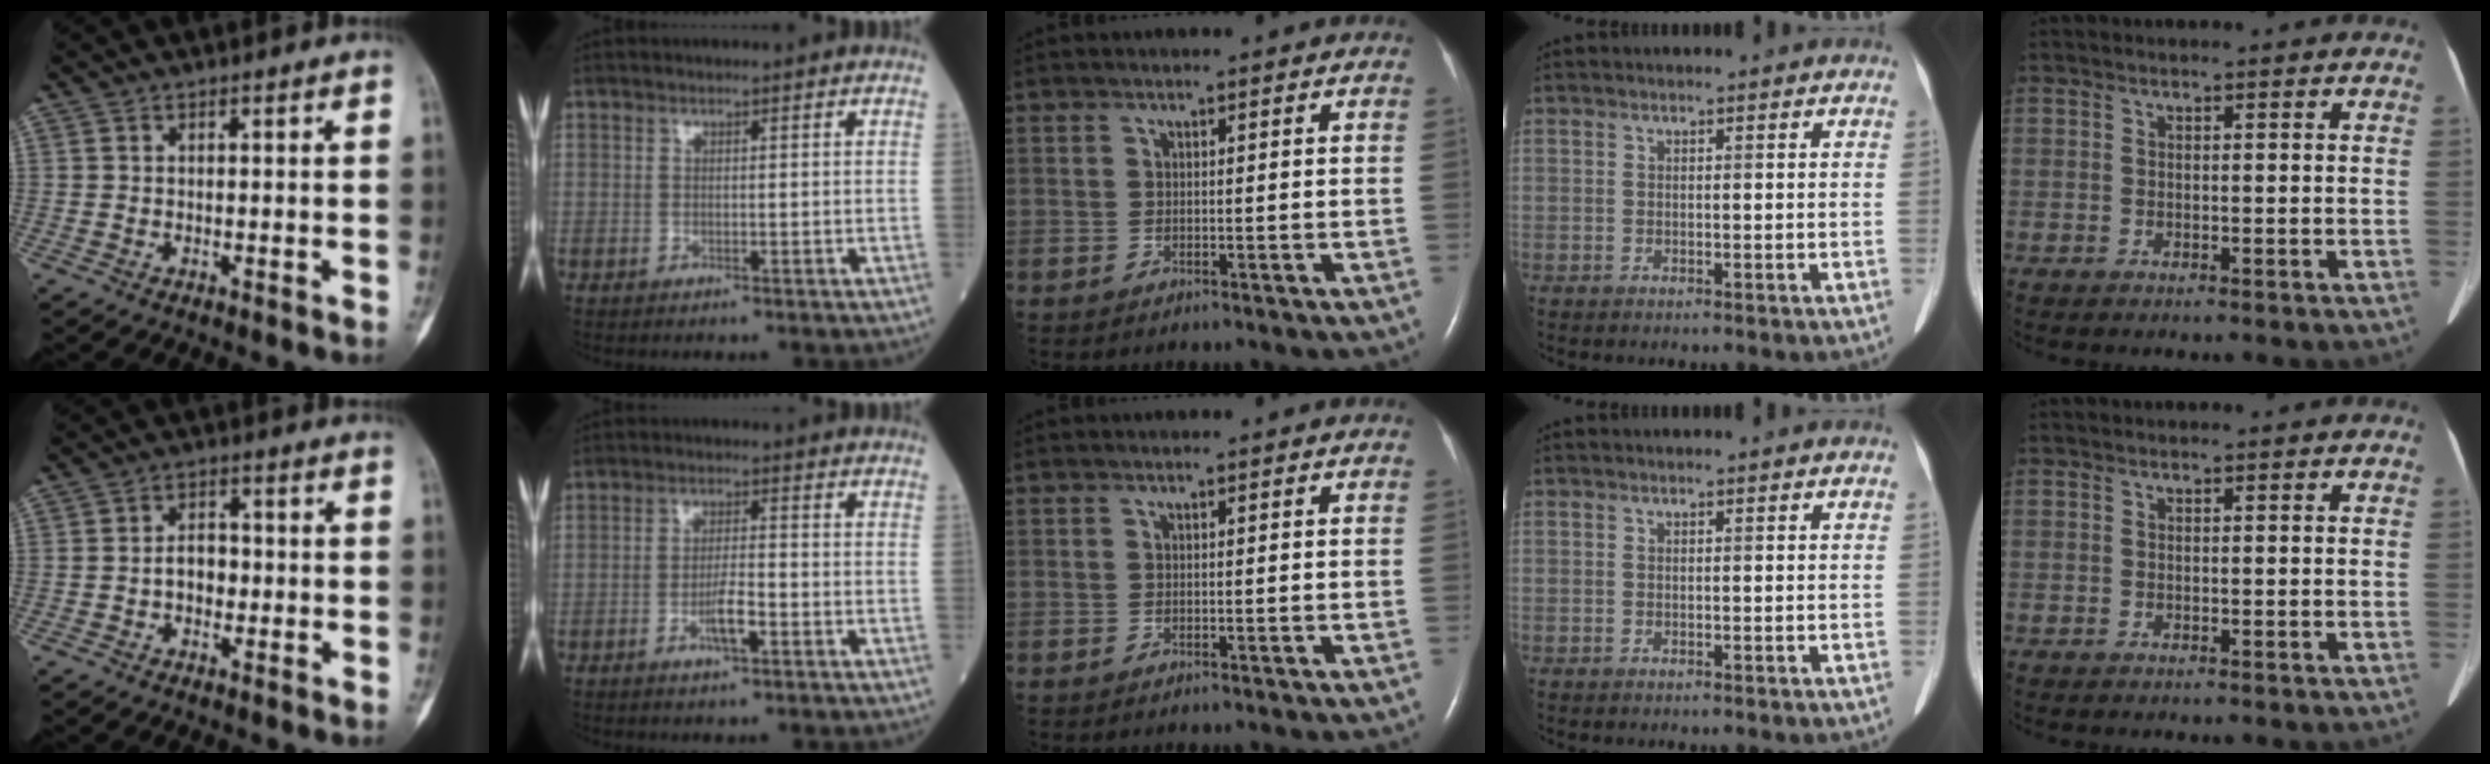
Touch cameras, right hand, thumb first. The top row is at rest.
{"thumb": {"total": 4.1, "force": [-0.8, 2.9, 2.7], "torque": [-0.029, 0.017, -0.018]}, "index": {"total": 3.9, "force": [-1.7, 0.6, 3.5], "torque": [-0.066, 0.000, -0.029]}}